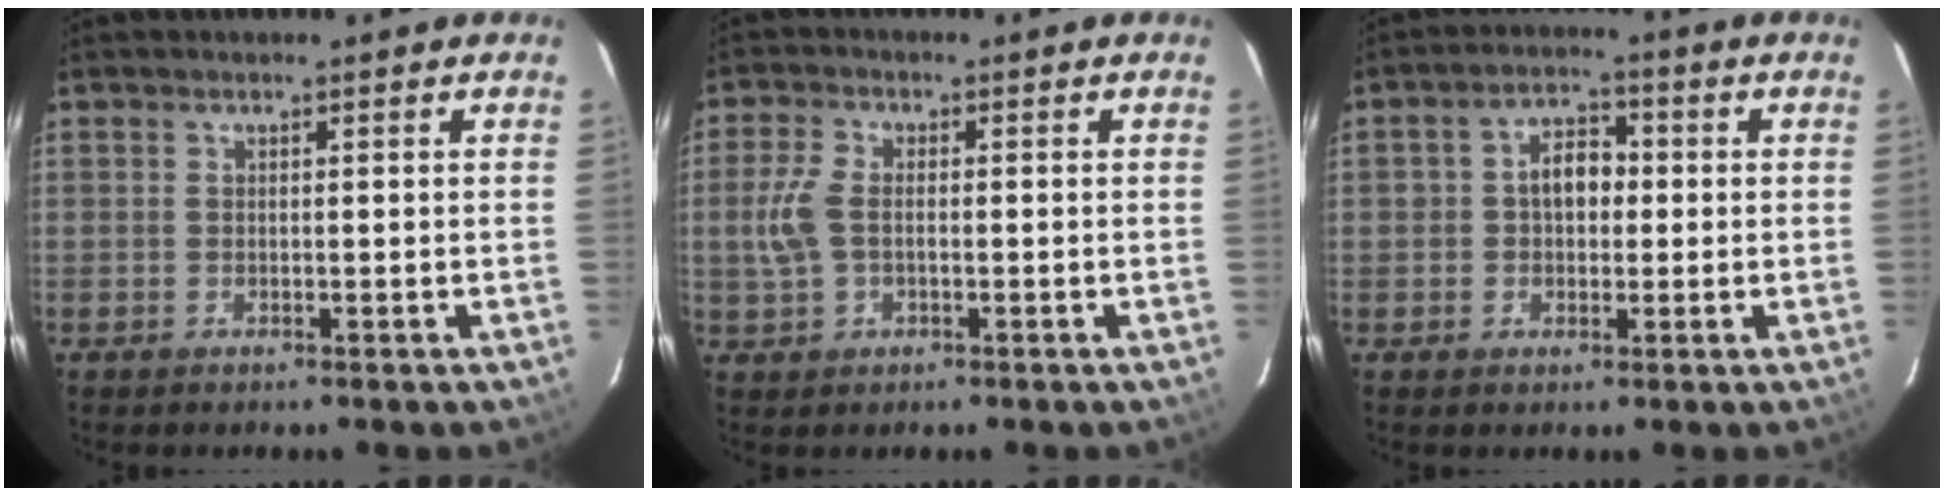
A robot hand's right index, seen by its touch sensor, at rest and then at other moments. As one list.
[{"total": 5.7, "force": [-0.4, 3.4, 4.5], "torque": [-0.106, 0.005, -0.004]}, {"total": 5.7, "force": [0.1, 4.1, 3.9], "torque": [-0.064, 0.021, 0.005]}]